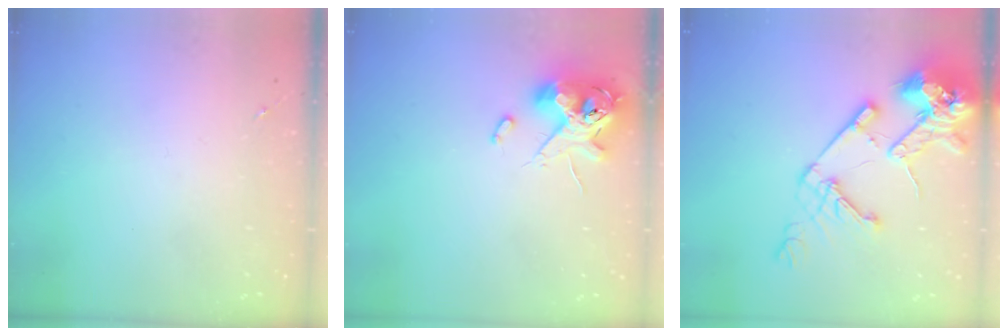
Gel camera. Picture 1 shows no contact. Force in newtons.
{"total": 13.2, "press": 13.0, "slide": 2.3}
{"total": 18.4, "press": 18.2, "slide": 2.5}